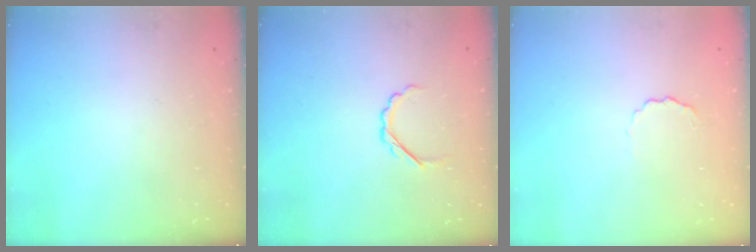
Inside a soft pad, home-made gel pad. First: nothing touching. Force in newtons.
{"total": 3.5, "press": 3.4, "slide": 0.8}
{"total": 3.1, "press": 3.0, "slide": 0.8}